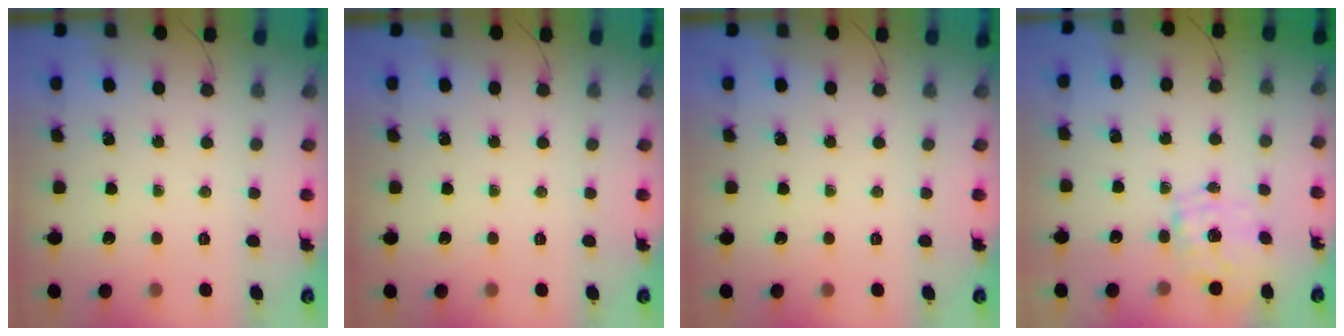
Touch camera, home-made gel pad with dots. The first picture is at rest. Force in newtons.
{"total": 0.0}
{"total": 0.0}
{"total": 1.6, "press": 1.4, "slide": 0.8}